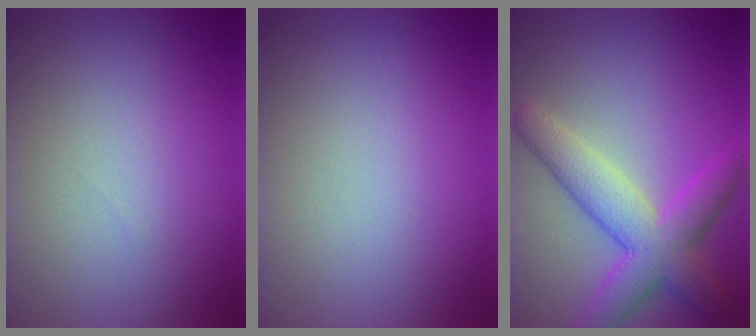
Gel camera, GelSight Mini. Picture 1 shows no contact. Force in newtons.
{"total": 0.0}
{"total": 6.4, "press": 6.4, "slide": 0.1}